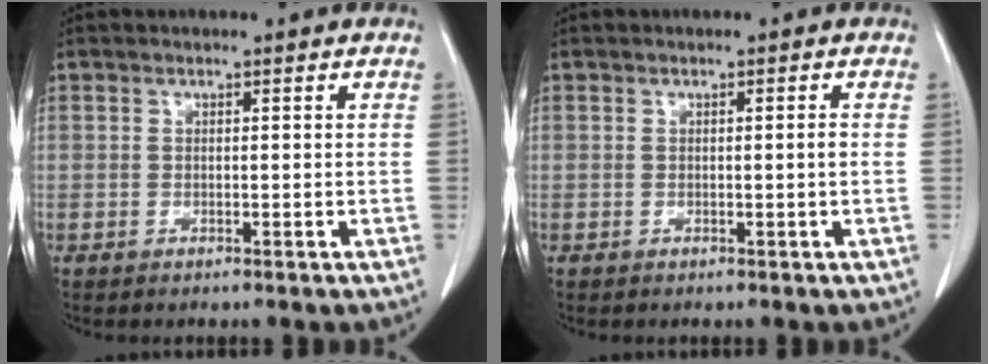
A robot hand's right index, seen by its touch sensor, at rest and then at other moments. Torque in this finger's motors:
{"motor_torque": [0.25, -0.19, 0.09, 0.03]}